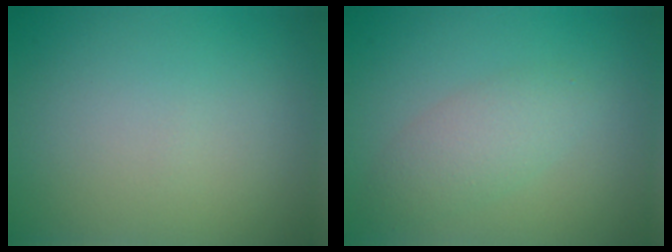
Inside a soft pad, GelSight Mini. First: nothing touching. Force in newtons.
{"total": 2.8, "press": 2.8, "slide": 0.0}